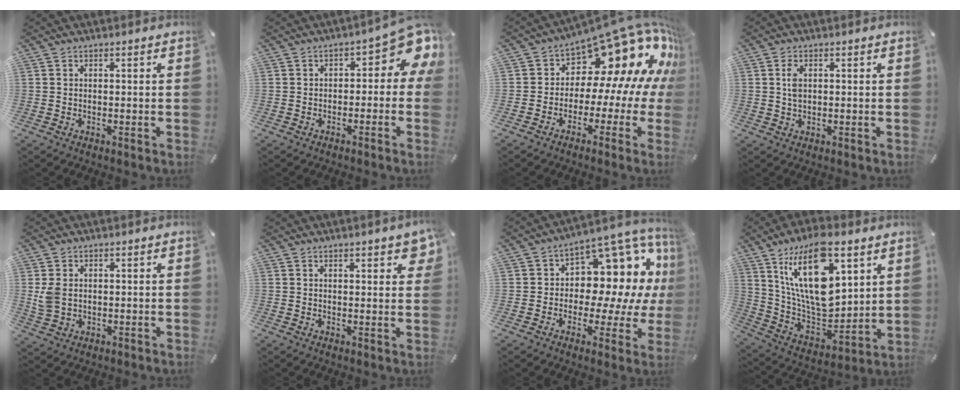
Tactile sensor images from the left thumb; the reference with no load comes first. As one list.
[{"total": 8.8, "force": [3.0, 4.1, 7.2], "torque": [-0.091, -0.032, 0.049]}, {"total": 19.4, "force": [10.2, 10.2, 13.0], "torque": [-0.185, -0.089, 0.178]}, {"total": 3.1, "force": [0.6, 1.8, 2.4], "torque": [-0.053, 0.007, 0.009]}, {"total": 4.5, "force": [0.9, 3.2, 2.9], "torque": [-0.057, 0.000, 0.015]}, {"total": 3.9, "force": [2.6, 1.1, 2.7], "torque": [-0.041, -0.010, 0.043]}, {"total": 12.9, "force": [4.6, 8.7, 8.4], "torque": [-0.096, -0.066, 0.076]}, {"total": 22.5, "force": [10.4, 11.1, 16.5], "torque": [-0.337, -0.065, 0.170]}]